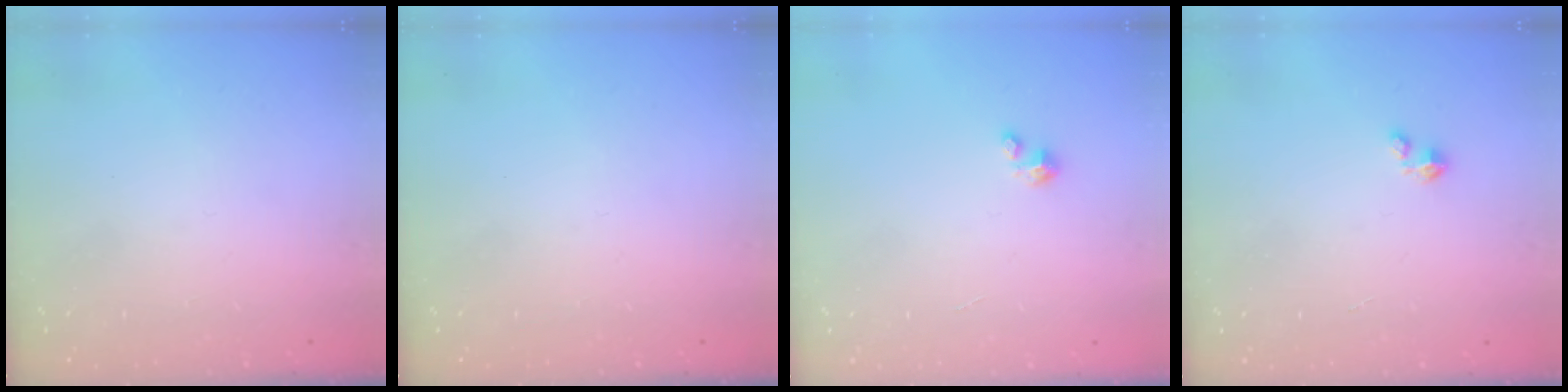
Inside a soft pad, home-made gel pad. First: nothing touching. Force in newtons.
{"total": 0.0}
{"total": 0.6, "press": 0.6, "slide": 0.3}
{"total": 1.4, "press": 1.4, "slide": 0.2}